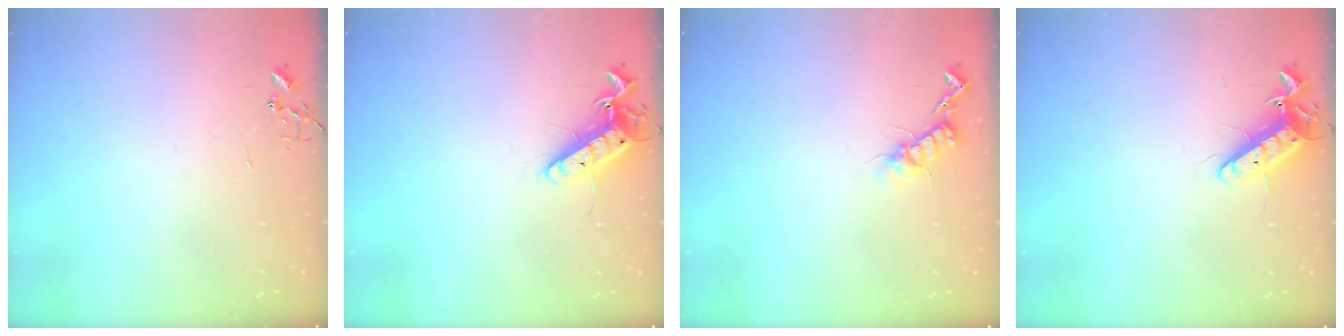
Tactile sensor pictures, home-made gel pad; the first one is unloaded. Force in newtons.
{"total": 12.3, "press": 12.2, "slide": 0.9}
{"total": 10.8, "press": 10.8, "slide": 0.1}
{"total": 11.3, "press": 11.2, "slide": 0.9}